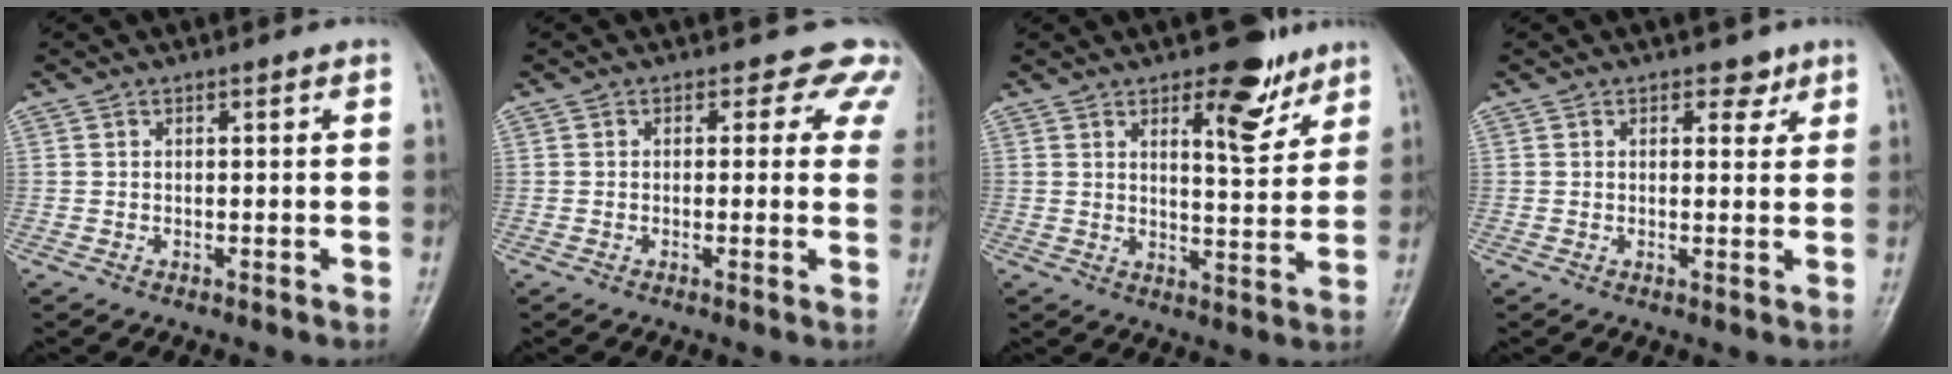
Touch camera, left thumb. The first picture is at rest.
{"total": 5.4, "force": [3.7, 3.5, 1.8], "torque": [0.019, -0.010, 0.014]}
{"total": 9.2, "force": [5.7, 3.6, 6.3], "torque": [-0.059, -0.037, 0.081]}
{"total": 2.6, "force": [1.6, 1.7, 1.1], "torque": [0.007, -0.007, 0.020]}